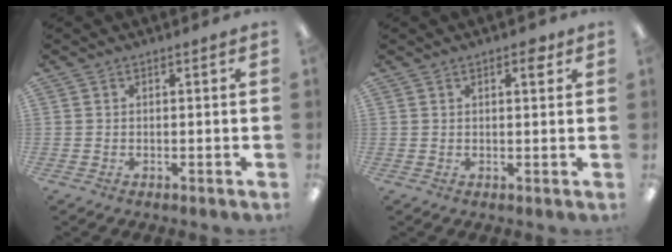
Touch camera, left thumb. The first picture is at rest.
{"total": 2.8, "force": [1.6, 1.0, 2.0], "torque": [-0.019, -0.007, 0.022]}